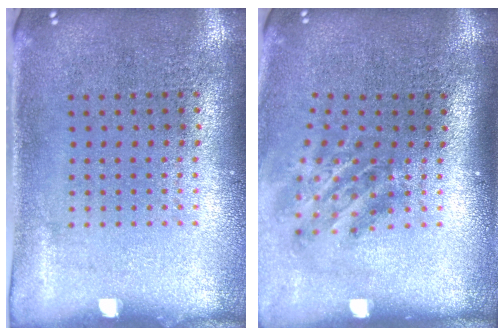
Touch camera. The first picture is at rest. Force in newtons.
{"total": 1.9, "press": 1.2, "slide": 1.5}